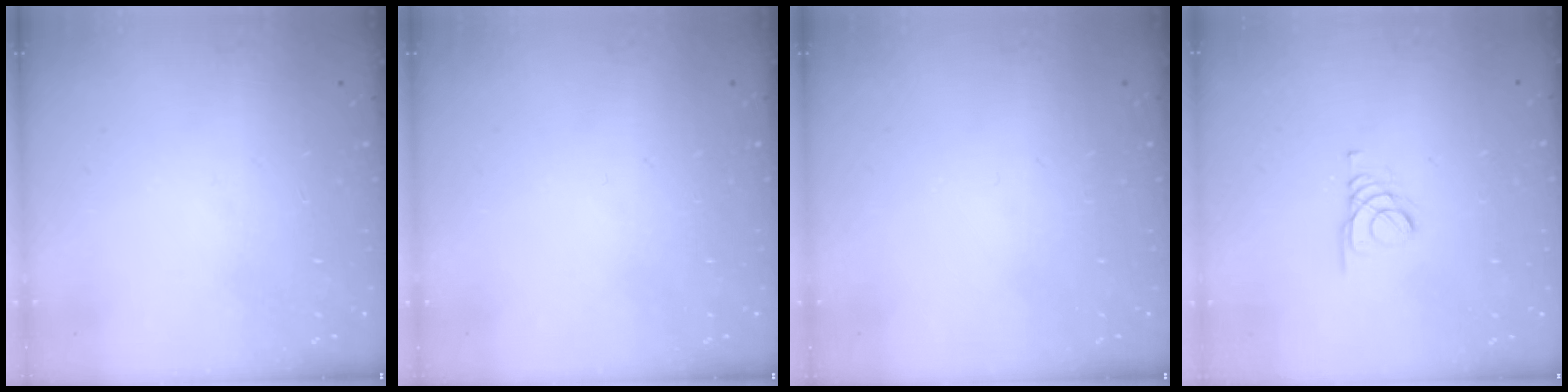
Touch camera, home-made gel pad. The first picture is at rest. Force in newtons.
{"total": 0.0}
{"total": 0.0}
{"total": 1.8, "press": 1.8, "slide": 0.2}